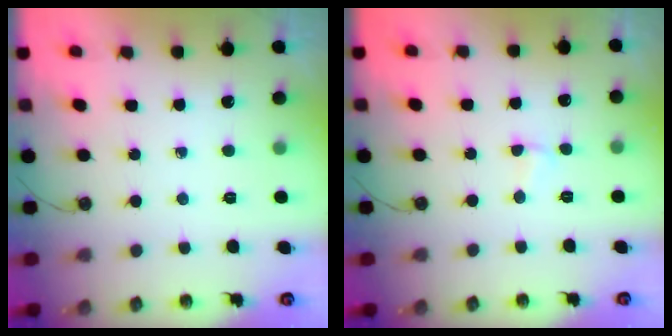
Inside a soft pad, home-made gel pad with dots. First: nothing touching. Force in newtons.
{"total": 2.4, "press": 2.4, "slide": 0.5}